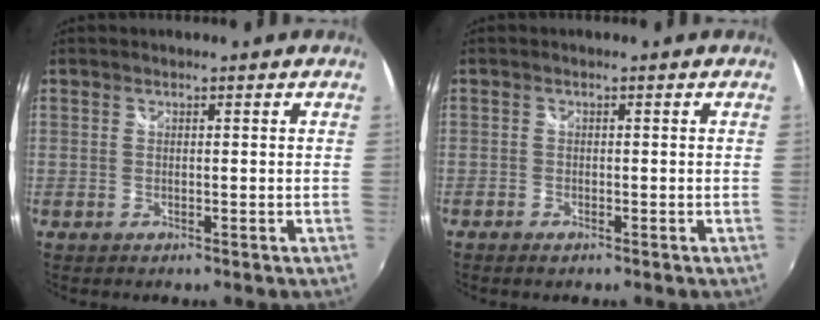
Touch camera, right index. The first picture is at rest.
{"total": 1.3, "force": [-1.0, 0.7, 0.4], "torque": [-0.011, -0.004, -0.021]}